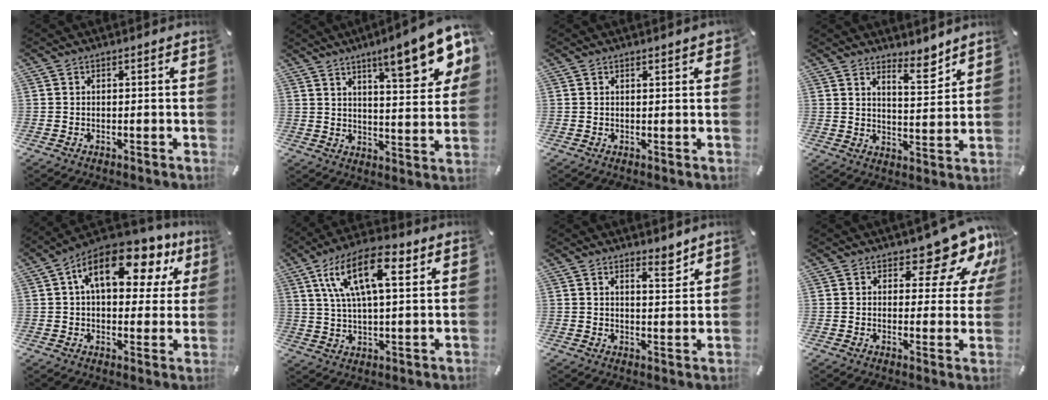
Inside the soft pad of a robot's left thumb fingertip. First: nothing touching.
{"total": 15.4, "force": [9.4, 4.1, 11.5], "torque": [-0.159, -0.054, 0.146]}
{"total": 1.4, "force": [0.9, 0.3, 0.9], "torque": [-0.012, -0.002, 0.015]}
{"total": 7.2, "force": [6.3, 1.9, 2.9], "torque": [-0.027, -0.055, 0.106]}
{"total": 17.3, "force": [7.6, 9.3, 12.5], "torque": [-0.201, -0.020, 0.127]}
{"total": 15.4, "force": [6.5, 6.4, 12.4], "torque": [-0.237, 0.001, 0.109]}
{"total": 4.9, "force": [4.1, 1.5, 2.1], "torque": [-0.011, -0.036, 0.067]}
{"total": 12.4, "force": [8.4, 5.7, 7.2], "torque": [-0.077, -0.070, 0.139]}